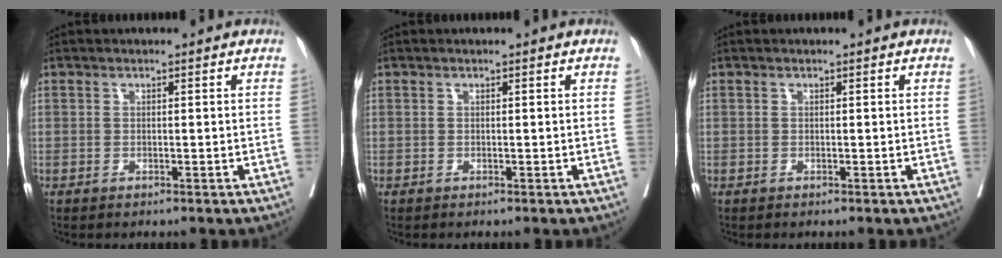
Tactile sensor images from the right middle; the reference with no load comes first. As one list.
[{"total": 0.0}, {"total": 0.0}]